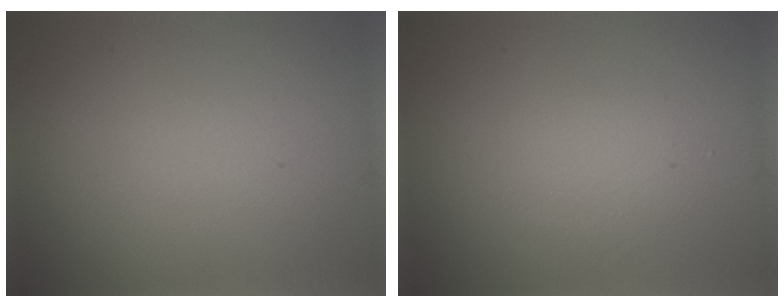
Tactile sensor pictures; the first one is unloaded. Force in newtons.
{"total": 1.7, "press": 1.7, "slide": 0.2}